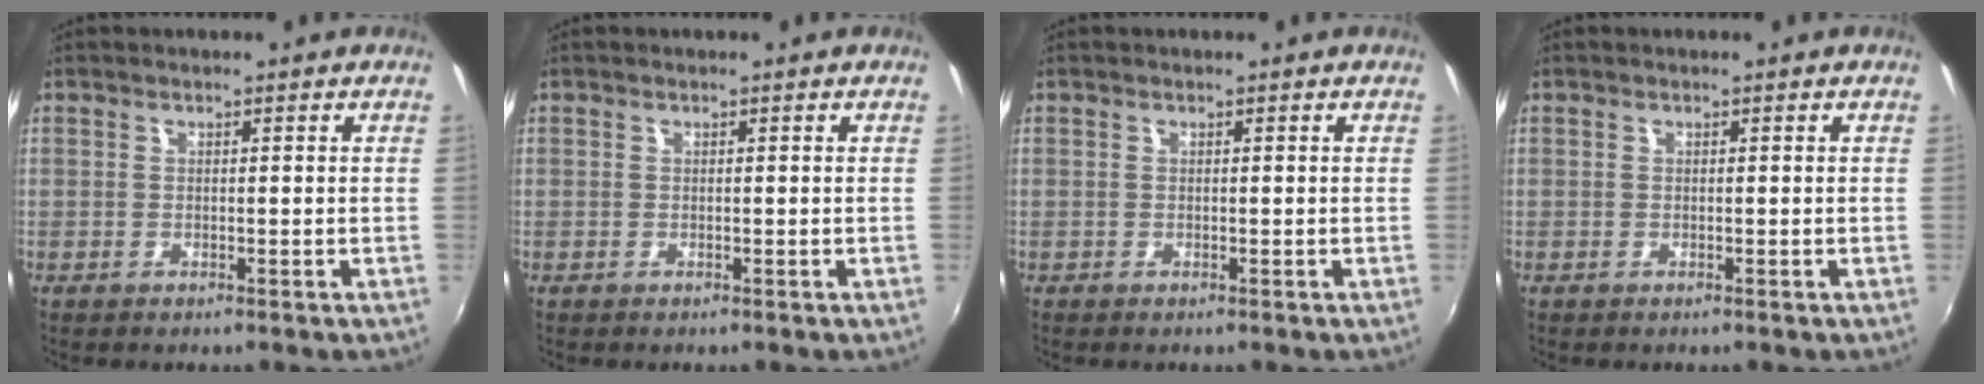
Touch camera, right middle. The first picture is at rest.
{"total": 0.0}
{"total": 0.0}
{"total": 0.0}